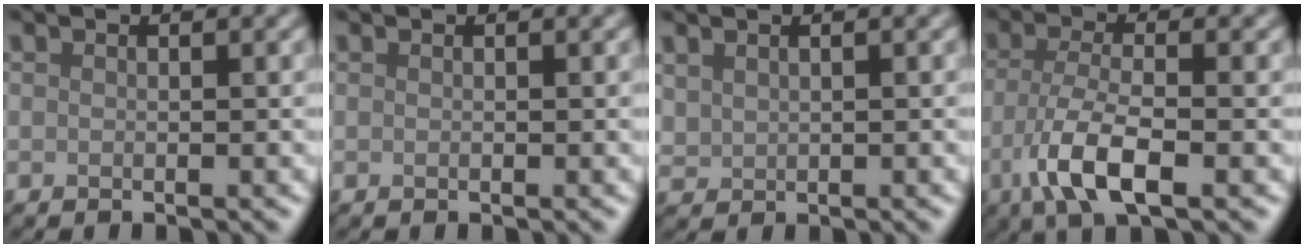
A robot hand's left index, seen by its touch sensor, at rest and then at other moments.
{"total": 0.0}
{"total": 0.9, "force": [0.7, 0.5, 0.2], "torque": [-0.010, -0.001, 0.020]}
{"total": 5.4, "force": [-2.0, 1.7, 4.7], "torque": [-0.099, -0.003, -0.043]}